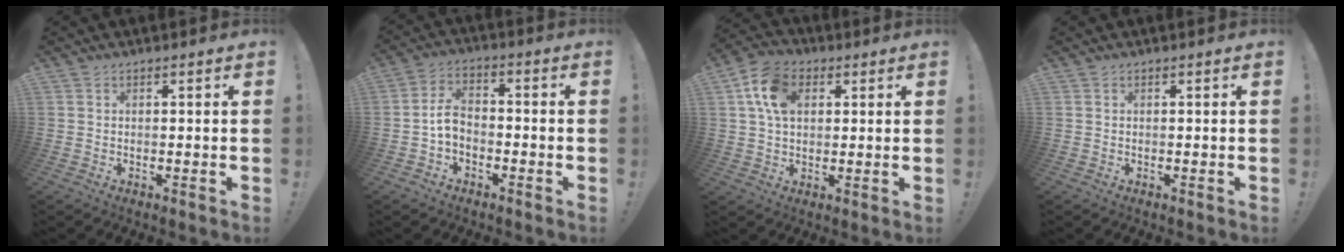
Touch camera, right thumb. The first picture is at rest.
{"total": 6.3, "force": [-1.6, 4.5, 4.1], "torque": [-0.078, 0.011, -0.029]}
{"total": 11.3, "force": [3.3, 8.0, 7.3], "torque": [-0.129, 0.011, 0.066]}
{"total": 0.0}